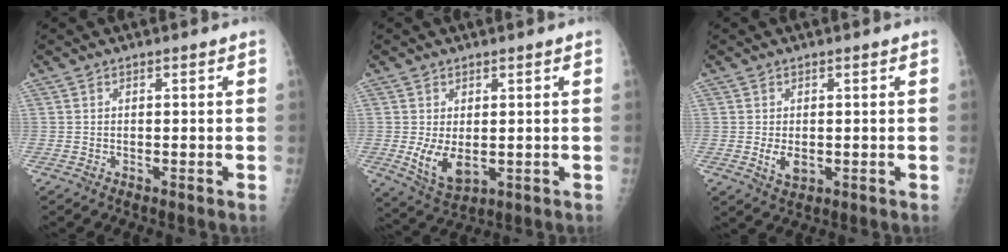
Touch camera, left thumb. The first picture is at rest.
{"total": 6.6, "force": [0.0, 3.8, 5.5], "torque": [-0.088, -0.018, 0.015]}
{"total": 3.2, "force": [-0.1, 1.9, 2.5], "torque": [-0.038, -0.007, 0.006]}